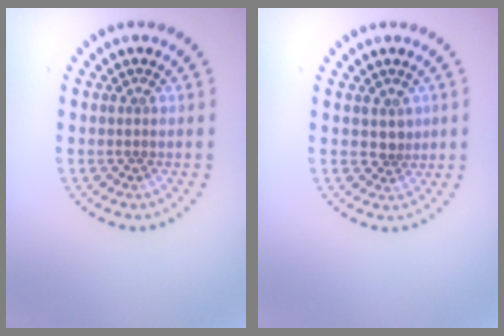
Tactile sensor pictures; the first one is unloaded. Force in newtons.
{"total": 1.4, "press": 1.1, "slide": 0.9}